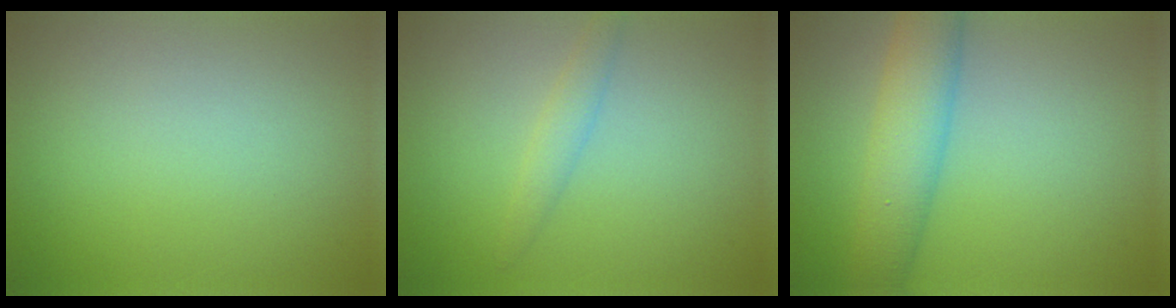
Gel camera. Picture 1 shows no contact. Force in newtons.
{"total": 1.6, "press": 1.6, "slide": 0.0}
{"total": 5.5, "press": 5.5, "slide": 0.1}